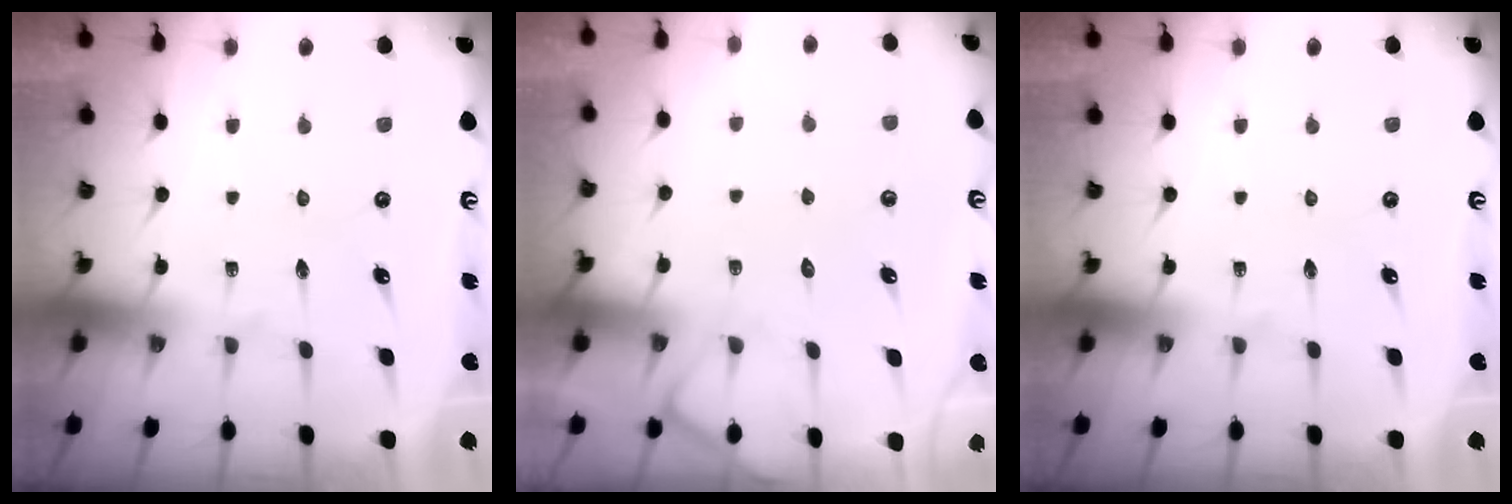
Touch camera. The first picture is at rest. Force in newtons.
{"total": 7.2, "press": 7.1, "slide": 0.8}
{"total": 0.0}